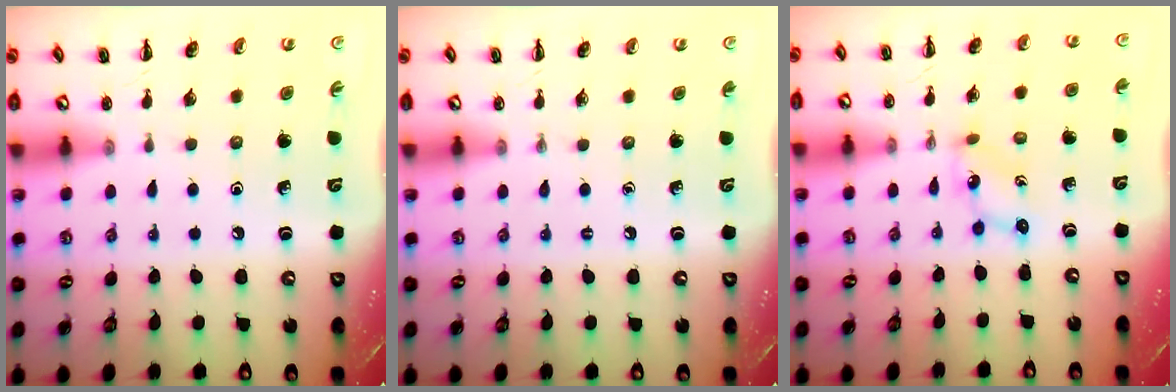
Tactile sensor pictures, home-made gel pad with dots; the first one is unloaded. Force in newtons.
{"total": 0.0}
{"total": 1.7, "press": 1.6, "slide": 0.6}